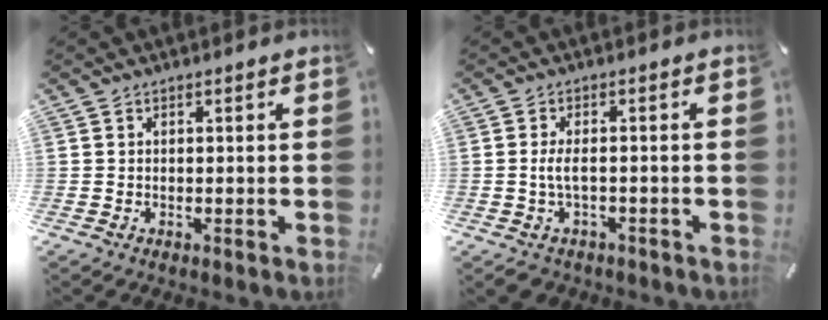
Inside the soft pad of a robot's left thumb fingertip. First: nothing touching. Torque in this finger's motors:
{"motor_torque": [0.58, 0.95, 0.68, 0.63, 0.10]}